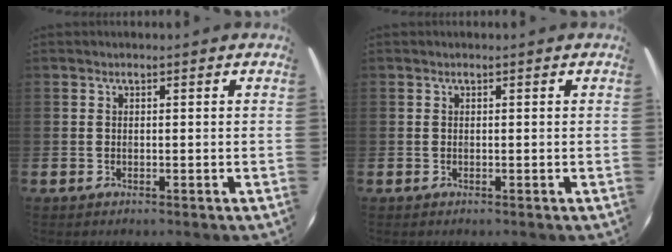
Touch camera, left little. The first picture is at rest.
{"total": 0.0}